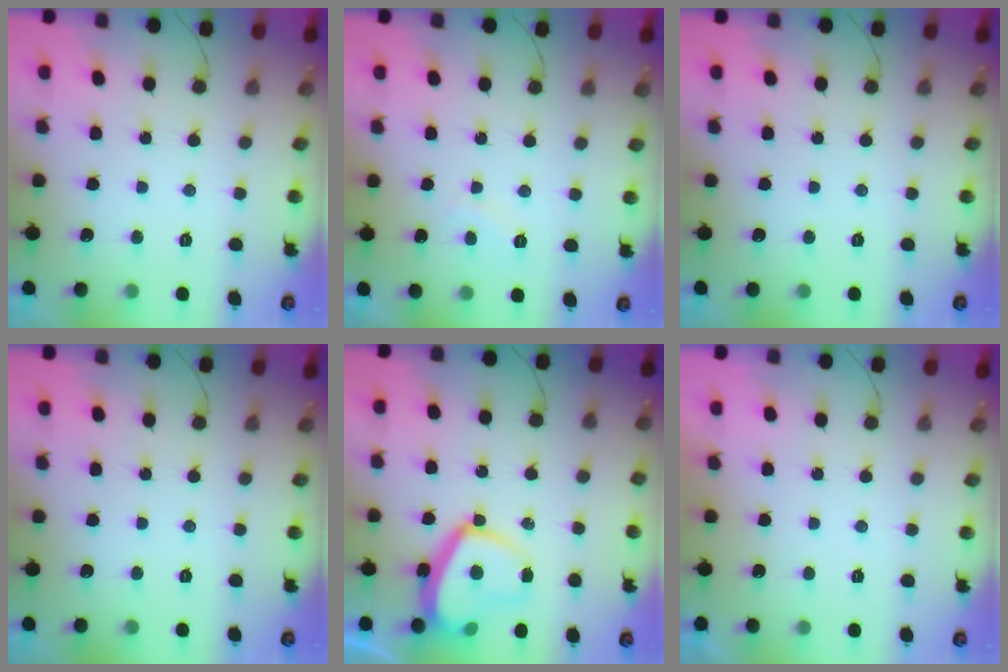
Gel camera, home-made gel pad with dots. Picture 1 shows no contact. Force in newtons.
{"total": 1.7, "press": 1.6, "slide": 0.6}
{"total": 0.0}
{"total": 0.0}
{"total": 13.5, "press": 13.4, "slide": 1.2}
{"total": 2.1, "press": 2.1, "slide": 0.4}